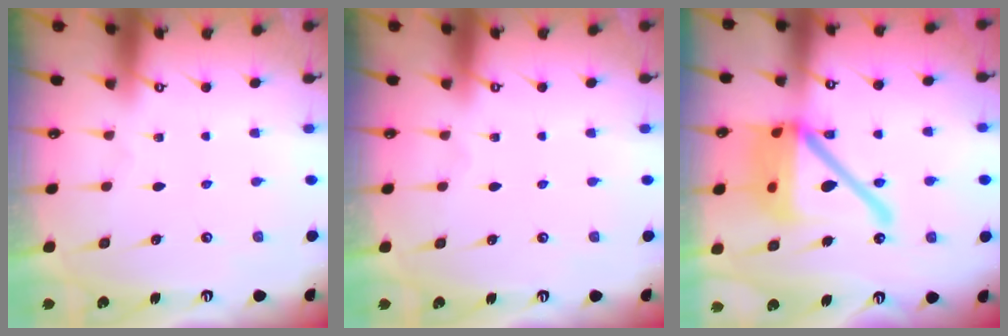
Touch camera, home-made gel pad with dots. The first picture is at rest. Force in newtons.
{"total": 0.0}
{"total": 22.6, "press": 22.4, "slide": 2.9}